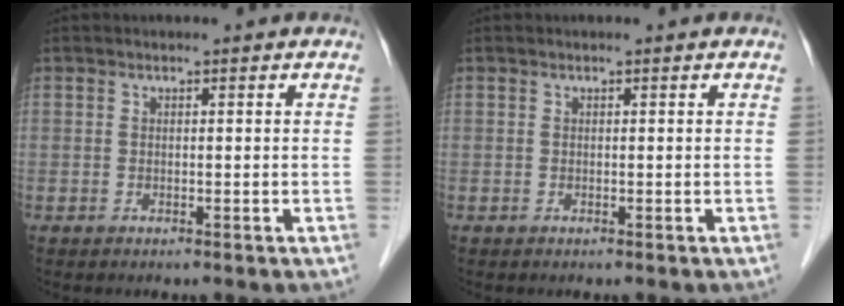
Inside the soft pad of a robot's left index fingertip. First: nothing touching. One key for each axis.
{"total": 0.0}